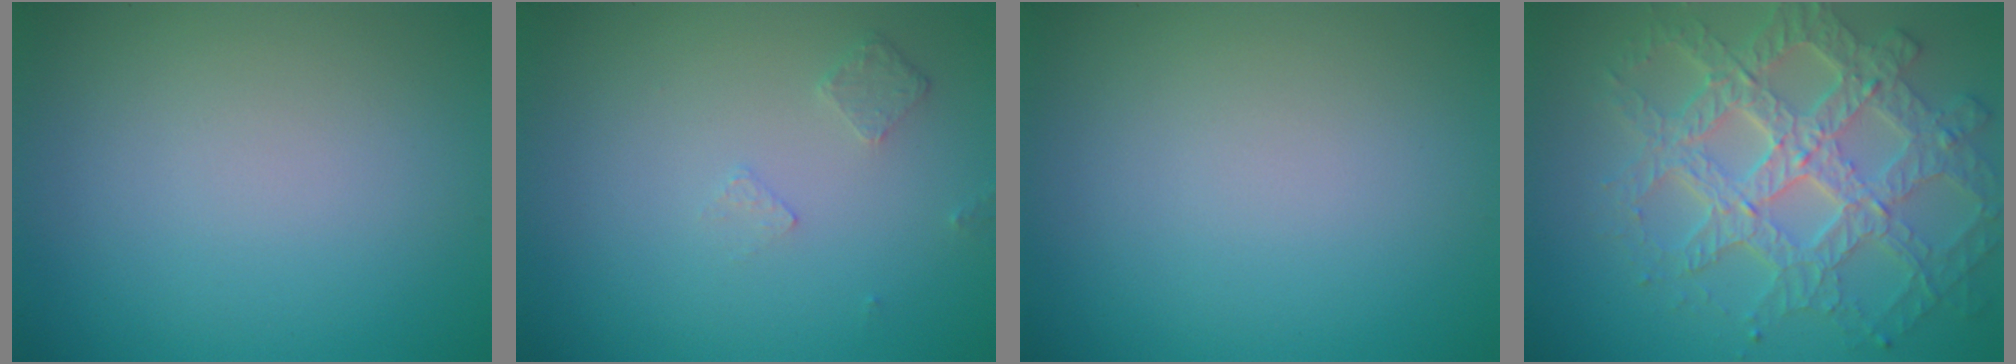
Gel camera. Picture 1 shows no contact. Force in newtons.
{"total": 0.8, "press": 0.6, "slide": 0.5}
{"total": 0.0}
{"total": 7.7, "press": 5.8, "slide": 5.0}